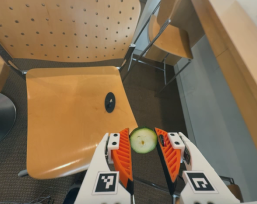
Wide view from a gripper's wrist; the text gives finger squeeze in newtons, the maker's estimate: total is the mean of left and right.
{"total": 7.5, "left": 7.2, "right": 7.8}